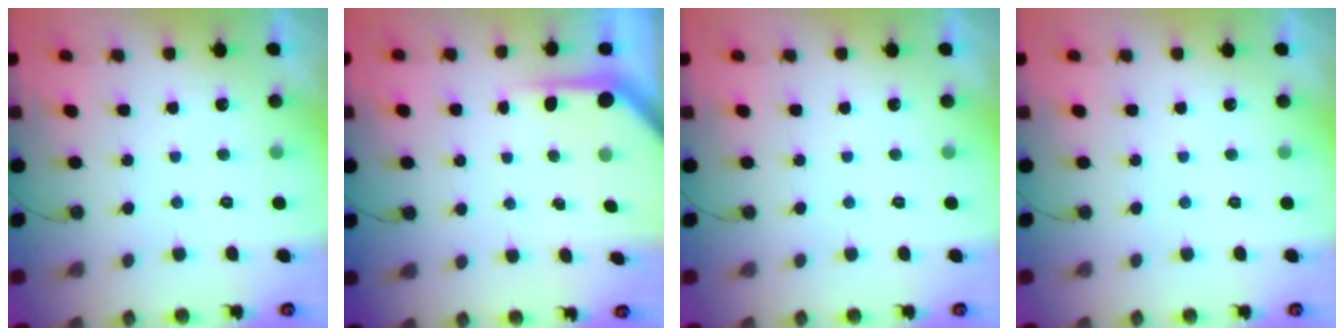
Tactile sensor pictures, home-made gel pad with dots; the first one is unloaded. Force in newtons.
{"total": 3.6, "press": 3.6, "slide": 0.2}
{"total": 0.0}
{"total": 0.0}